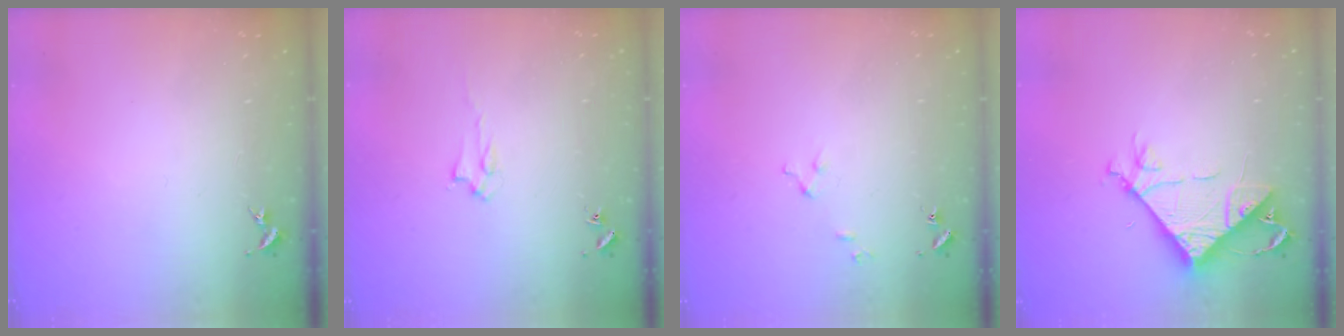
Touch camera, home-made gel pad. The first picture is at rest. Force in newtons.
{"total": 1.6, "press": 1.6, "slide": 0.2}
{"total": 2.6, "press": 2.6, "slide": 0.3}
{"total": 7.9, "press": 7.8, "slide": 0.7}